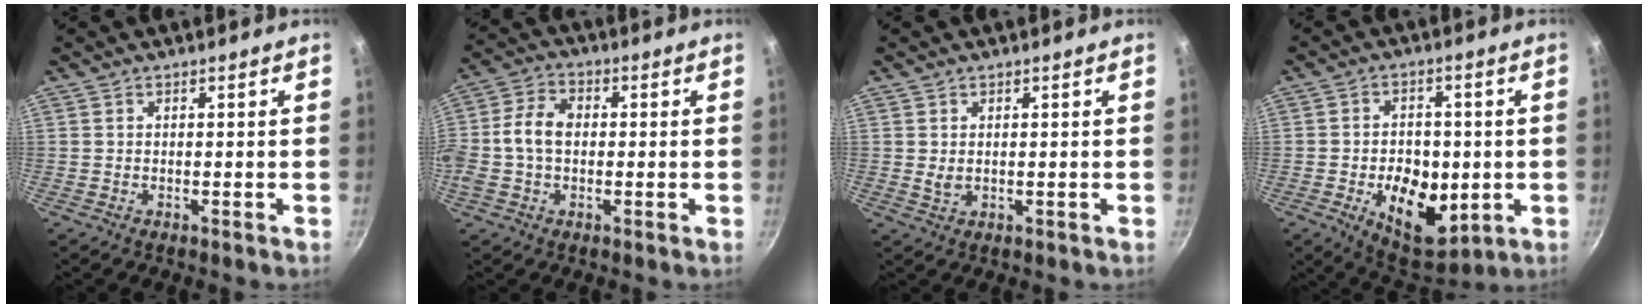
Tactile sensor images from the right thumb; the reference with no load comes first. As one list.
[{"total": 9.4, "force": [-0.1, 6.4, 6.8], "torque": [-0.125, 0.022, -0.016]}, {"total": 1.8, "force": [0.4, 1.1, 1.3], "torque": [-0.024, -0.004, 0.010]}, {"total": 14.0, "force": [-2.7, 9.0, 10.3], "torque": [-0.112, -0.002, -0.027]}]